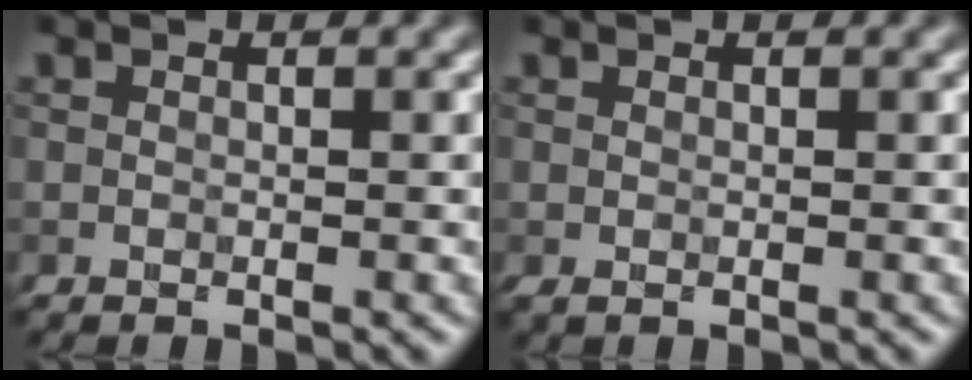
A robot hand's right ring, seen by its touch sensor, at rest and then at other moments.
{"total": 0.8, "force": [-0.2, 0.5, 0.6], "torque": [-0.010, -0.001, -0.002]}